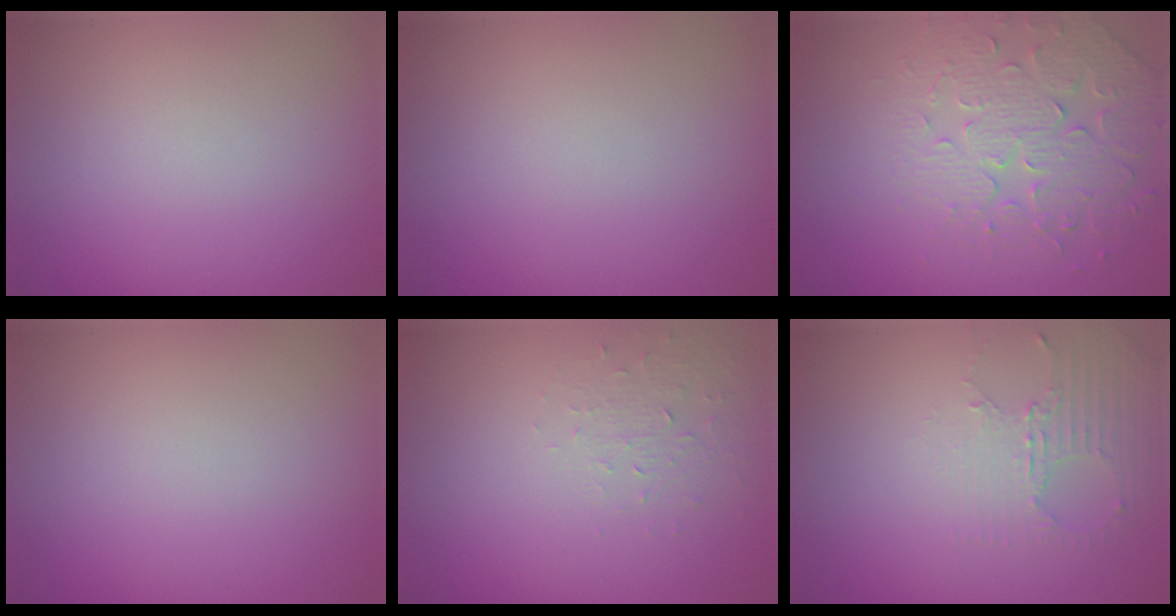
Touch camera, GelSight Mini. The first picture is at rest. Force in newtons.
{"total": 0.0}
{"total": 4.2, "press": 4.0, "slide": 1.2}
{"total": 0.0}
{"total": 1.3, "press": 0.6, "slide": 1.2}
{"total": 2.6, "press": 2.0, "slide": 1.7}